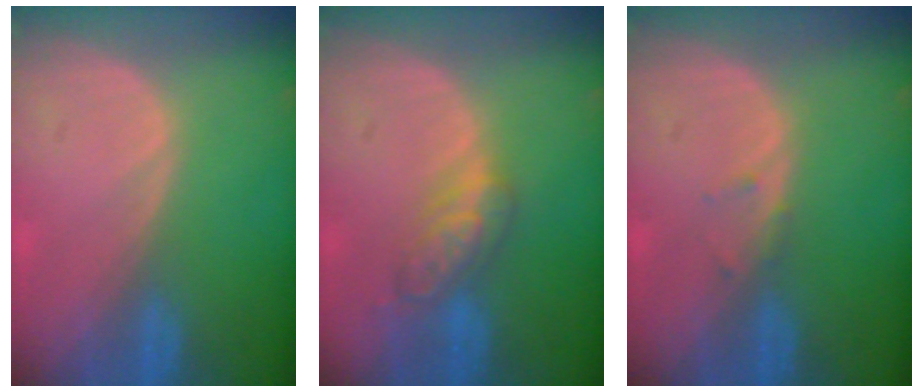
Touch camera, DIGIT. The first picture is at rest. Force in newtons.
{"total": 5.2, "press": 5.1, "slide": 1.0}
{"total": 0.8, "press": 0.8, "slide": 0.2}